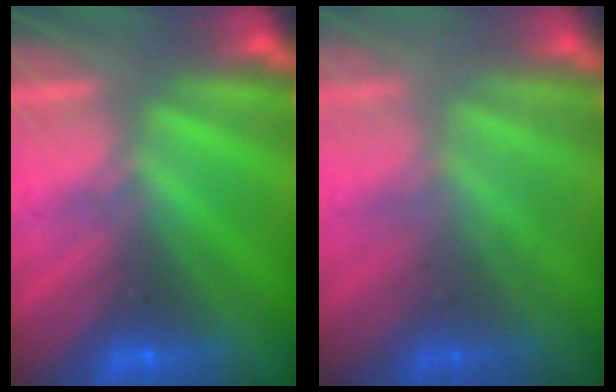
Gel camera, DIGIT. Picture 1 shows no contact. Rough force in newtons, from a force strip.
{"total": 2.3}